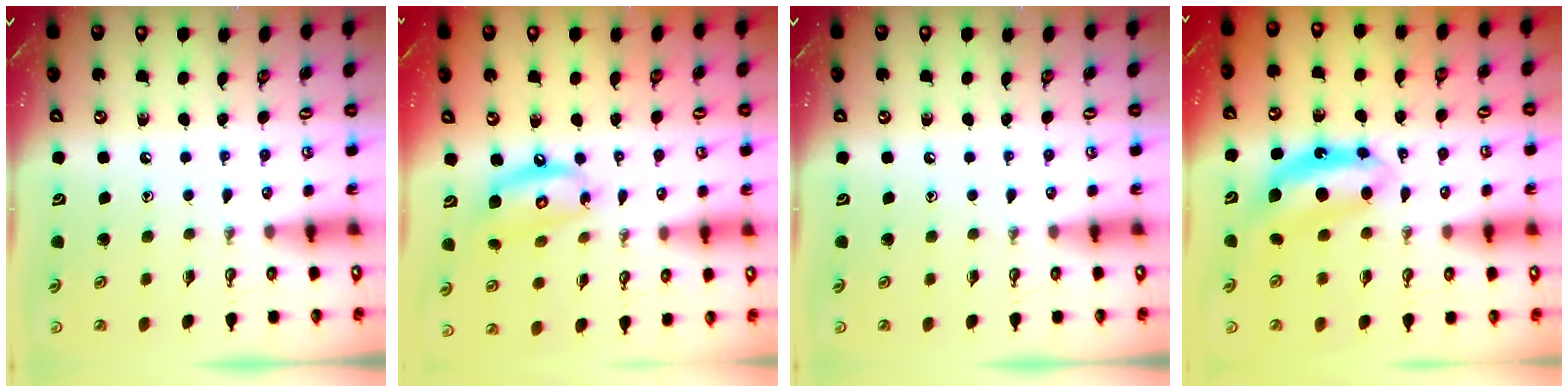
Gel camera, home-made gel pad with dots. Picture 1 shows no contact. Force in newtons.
{"total": 11.7, "press": 11.6, "slide": 1.1}
{"total": 0.0}
{"total": 7.2, "press": 7.2, "slide": 0.2}